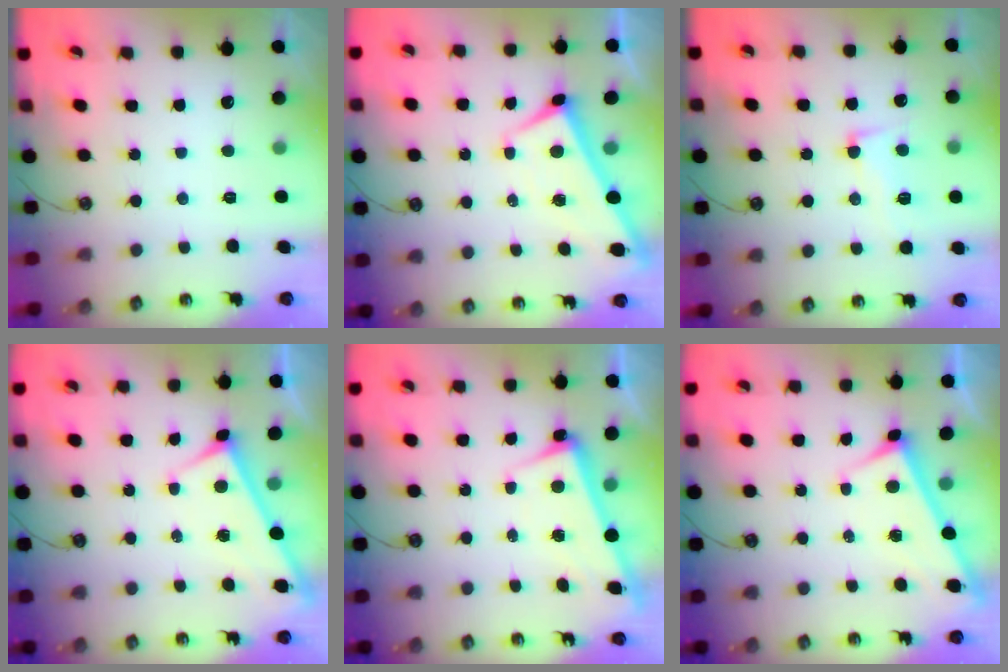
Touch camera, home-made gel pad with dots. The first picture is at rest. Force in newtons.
{"total": 2.1, "press": 2.1, "slide": 0.3}
{"total": 3.1, "press": 2.6, "slide": 1.8}
{"total": 3.0, "press": 3.0, "slide": 0.3}
{"total": 2.6, "press": 2.3, "slide": 1.1}
{"total": 3.4, "press": 3.4, "slide": 0.1}